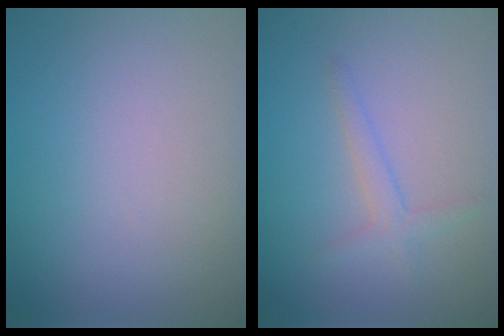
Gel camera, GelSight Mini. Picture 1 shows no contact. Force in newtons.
{"total": 1.6, "press": 1.6, "slide": 0.1}